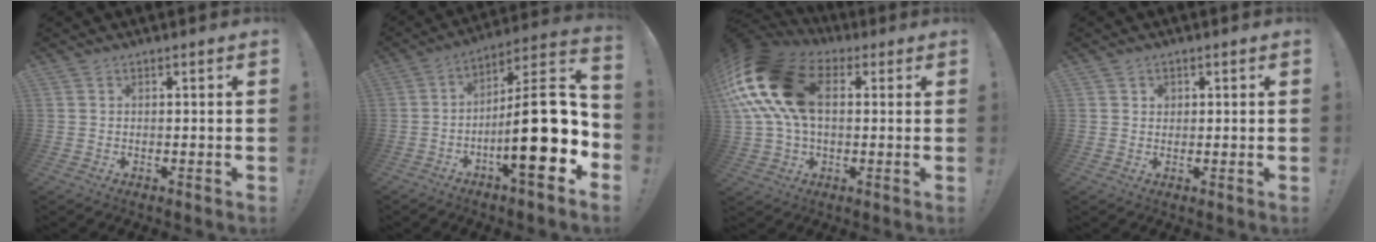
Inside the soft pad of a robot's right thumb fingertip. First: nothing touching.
{"total": 22.5, "force": [-4.6, 5.9, 21.2], "torque": [-0.327, 0.019, -0.072]}
{"total": 22.7, "force": [5.4, 14.5, 16.7], "torque": [-0.313, 0.001, 0.101]}
{"total": 1.5, "force": [0.6, 1.3, 0.4], "torque": [0.003, -0.001, 0.008]}